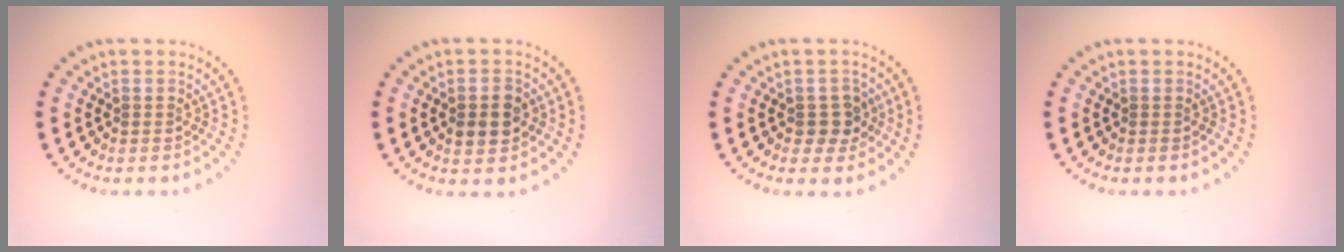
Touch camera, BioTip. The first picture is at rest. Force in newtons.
{"total": 2.6, "press": 2.6, "slide": 0.2}
{"total": 2.3, "press": 2.1, "slide": 1.0}
{"total": 0.0}